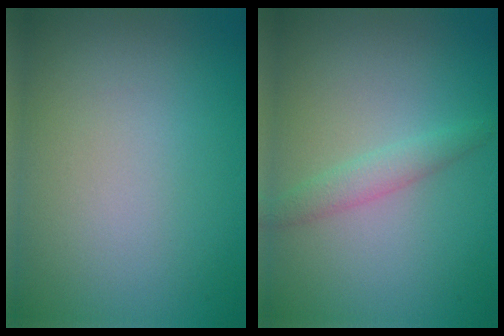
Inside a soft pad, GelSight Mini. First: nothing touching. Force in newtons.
{"total": 1.7, "press": 1.7, "slide": 0.1}